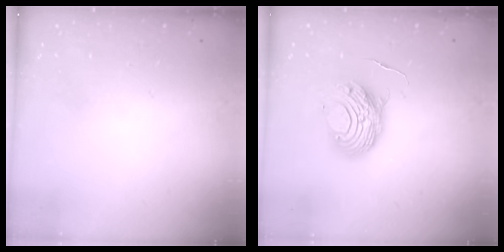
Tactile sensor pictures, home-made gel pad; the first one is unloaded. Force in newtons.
{"total": 11.2, "press": 11.2, "slide": 0.9}